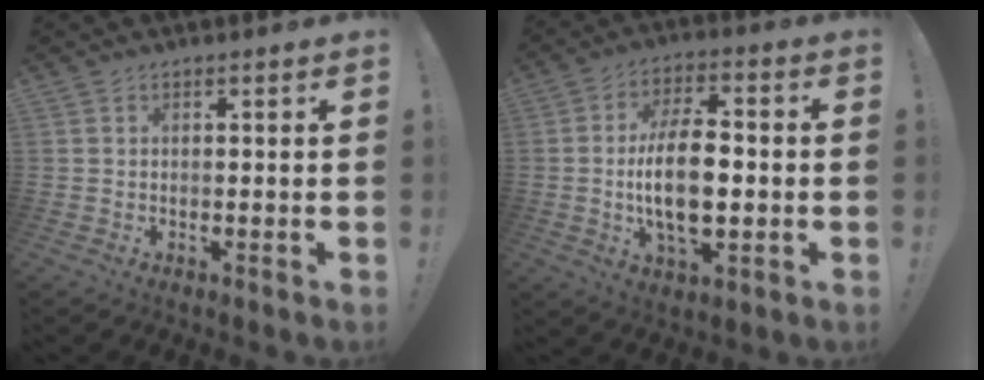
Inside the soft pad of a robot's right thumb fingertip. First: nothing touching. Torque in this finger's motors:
{"motor_torque": [0.05, 0.82, 1.08, 0.02, 0.36]}